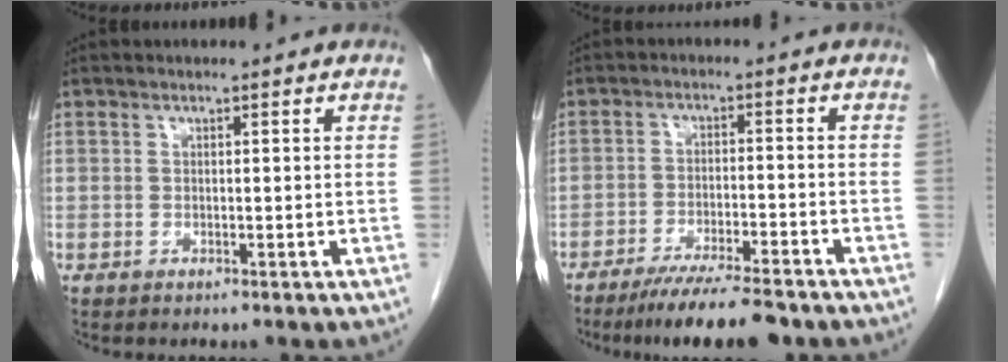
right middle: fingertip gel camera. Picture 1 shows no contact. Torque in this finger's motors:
{"motor_torque": [1.15, -0.99, 0.30, 0.10]}